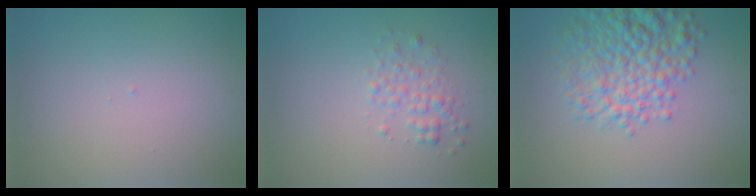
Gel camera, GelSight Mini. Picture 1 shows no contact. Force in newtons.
{"total": 1.8, "press": 1.8, "slide": 0.1}
{"total": 7.0, "press": 7.0, "slide": 0.3}